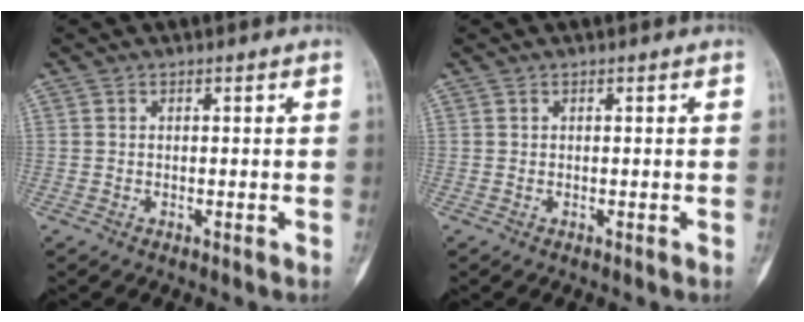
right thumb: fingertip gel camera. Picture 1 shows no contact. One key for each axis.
{"total": 0.0}